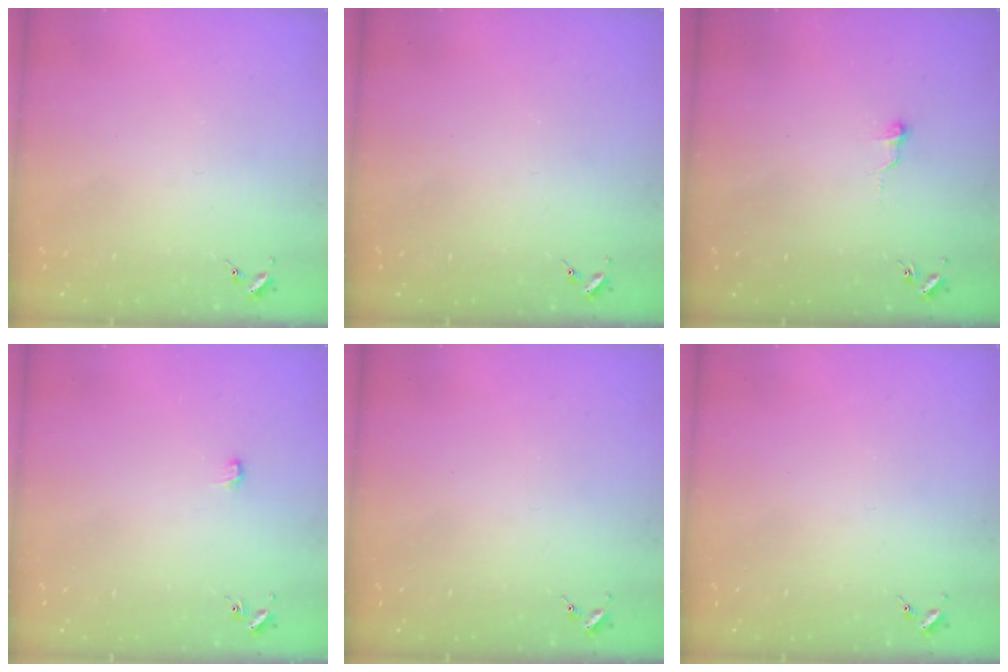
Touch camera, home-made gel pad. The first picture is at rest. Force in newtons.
{"total": 0.0}
{"total": 4.0, "press": 4.0, "slide": 0.4}
{"total": 3.8, "press": 3.7, "slide": 0.3}
{"total": 0.0}
{"total": 0.0}